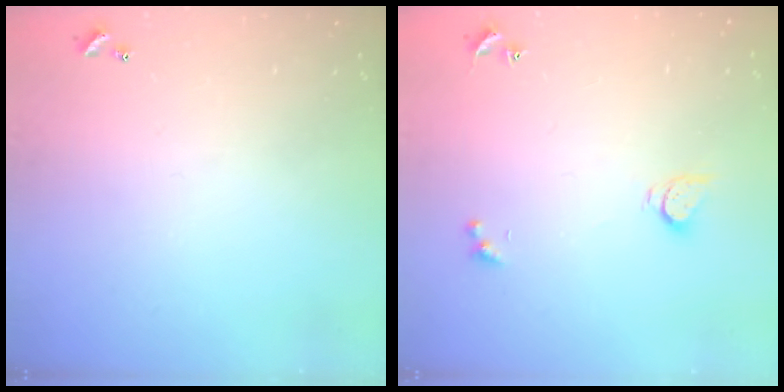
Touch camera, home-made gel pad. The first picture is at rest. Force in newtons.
{"total": 2.9, "press": 2.9, "slide": 0.5}